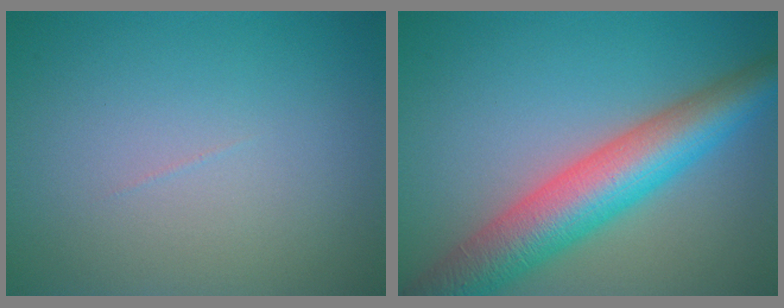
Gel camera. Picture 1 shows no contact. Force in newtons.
{"total": 8.7, "press": 8.6, "slide": 0.4}